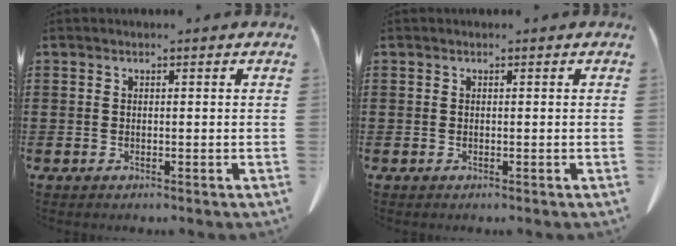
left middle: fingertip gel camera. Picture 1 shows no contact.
{"total": 0.0}